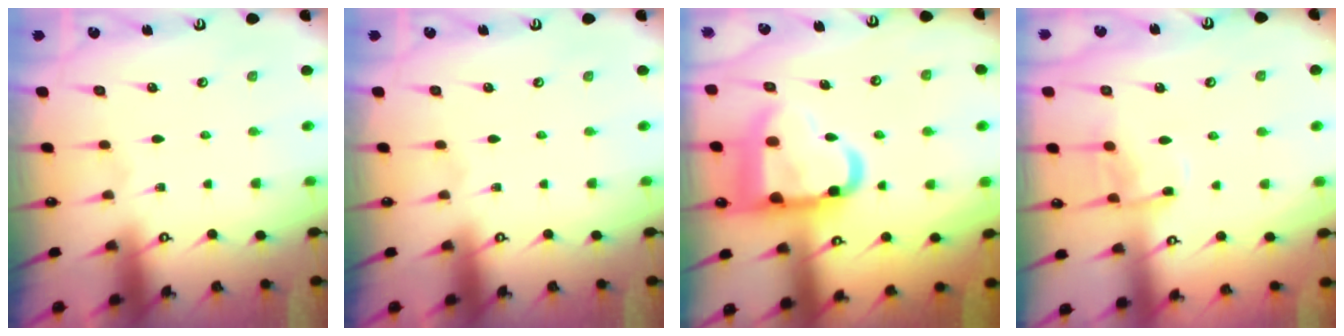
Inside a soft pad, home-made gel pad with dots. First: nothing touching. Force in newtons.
{"total": 0.0}
{"total": 18.6, "press": 18.4, "slide": 2.1}
{"total": 8.2, "press": 8.1, "slide": 0.8}